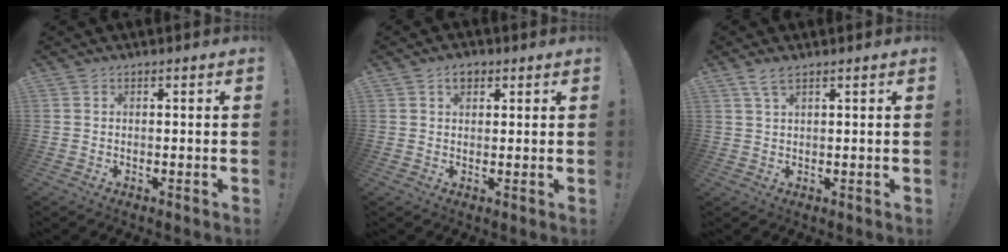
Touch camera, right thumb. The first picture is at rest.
{"total": 3.6, "force": [1.7, 2.4, 2.1], "torque": [-0.028, 0.002, 0.029]}
{"total": 3.5, "force": [2.2, 0.9, 2.6], "torque": [-0.059, 0.000, 0.042]}